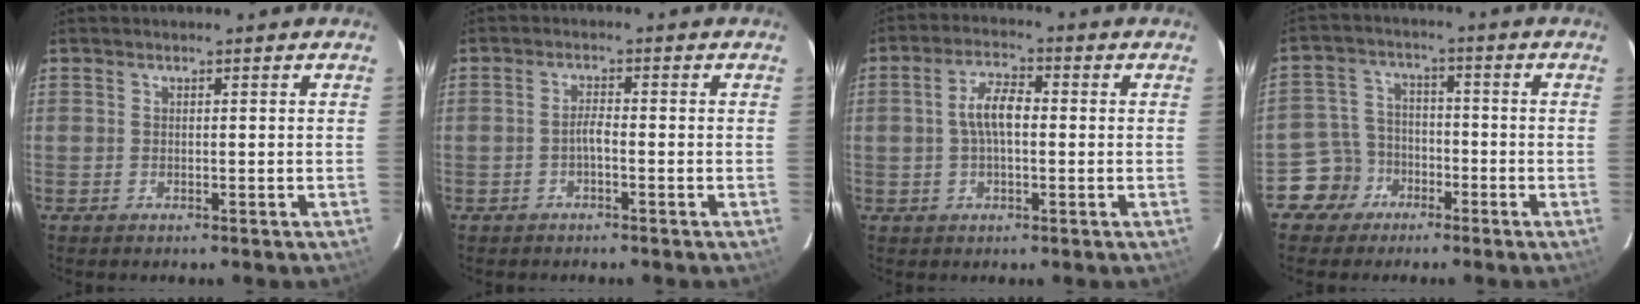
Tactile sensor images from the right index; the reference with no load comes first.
{"total": 1.8, "force": [-1.1, 0.3, 1.4], "torque": [-0.028, 0.005, -0.020]}
{"total": 5.8, "force": [0.0, 2.6, 5.2], "torque": [-0.103, 0.014, 0.000]}
{"total": 6.9, "force": [-4.1, 5.6, 0.3], "torque": [-0.022, 0.030, -0.076]}